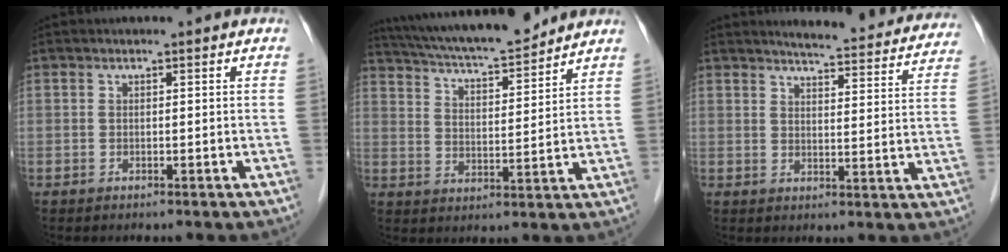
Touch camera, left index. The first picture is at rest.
{"total": 15.5, "force": [14.0, 2.0, 6.4], "torque": [-0.108, 0.012, 0.229]}
{"total": 18.7, "force": [17.6, 3.0, 5.7], "torque": [-0.050, -0.043, 0.198]}